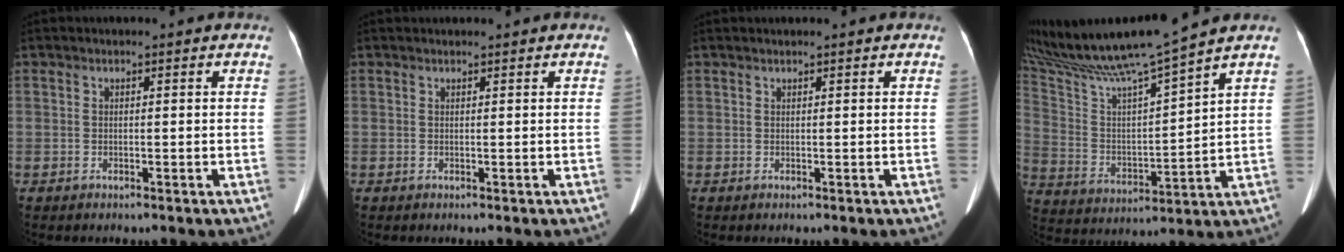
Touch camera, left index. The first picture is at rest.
{"total": 1.3, "force": [1.2, 0.1, 0.3], "torque": [-0.005, 0.020, 0.020]}
{"total": 0.6, "force": [0.6, 0.0, 0.2], "torque": [-0.008, 0.014, 0.014]}
{"total": 16.4, "force": [14.5, -2.0, 7.3], "torque": [-0.151, -0.014, 0.266]}